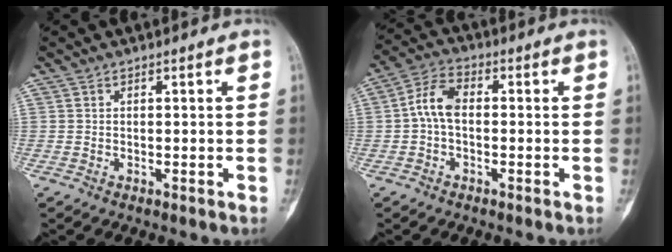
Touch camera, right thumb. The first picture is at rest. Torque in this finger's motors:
{"motor_torque": [0.03, 0.03, 0.20, -0.20, 0.04]}